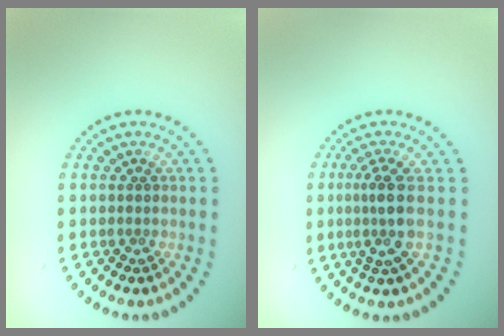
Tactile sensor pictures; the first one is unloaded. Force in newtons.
{"total": 2.9, "press": 2.3, "slide": 1.6}